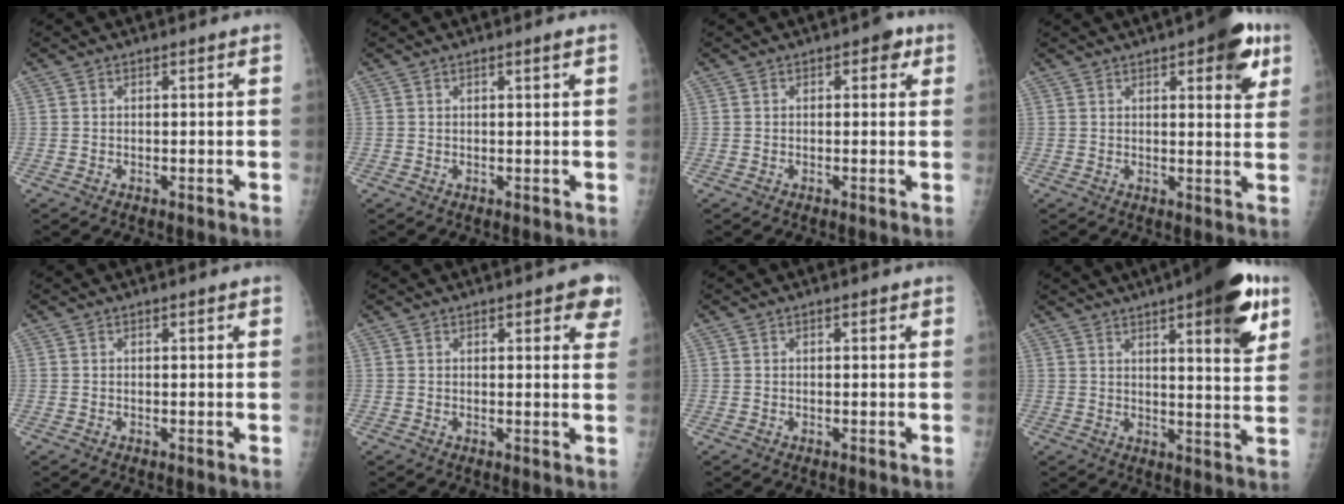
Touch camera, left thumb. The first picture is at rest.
{"total": 0.9, "force": [0.5, -0.1, 0.7], "torque": [-0.014, -0.003, 0.009]}
{"total": 2.5, "force": [1.0, 1.5, 1.7], "torque": [-0.003, 0.002, 0.006]}
{"total": 9.9, "force": [4.9, 3.2, 7.9], "torque": [-0.076, -0.014, 0.055]}
{"total": 0.7, "force": [0.4, 0.1, 0.5], "torque": [-0.008, 0.000, 0.006]}
{"total": 5.6, "force": [3.2, 2.0, 4.2], "torque": [-0.024, -0.010, 0.030]}
{"total": 0.9, "force": [0.6, 0.3, 0.6], "torque": [-0.008, -0.001, 0.007]}
{"total": 16.9, "force": [8.8, 4.2, 13.7], "torque": [-0.160, -0.031, 0.116]}